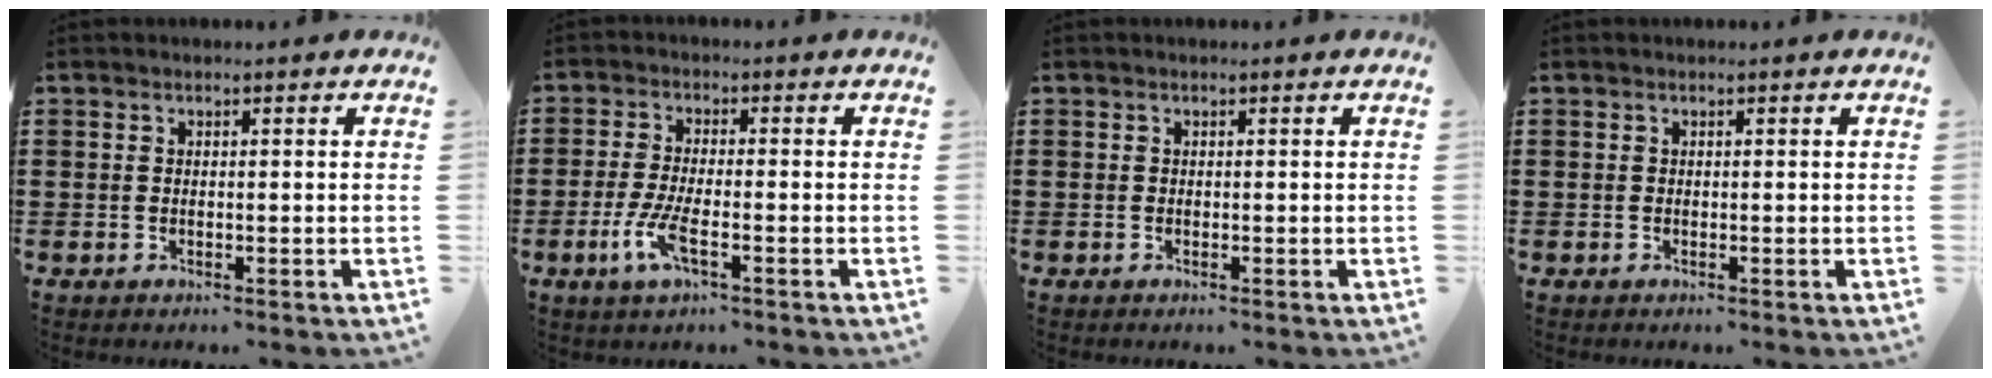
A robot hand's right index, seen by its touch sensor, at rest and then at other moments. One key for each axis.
{"total": 5.4, "fx": -2.3, "fy": 1.2, "fz": 4.7, "tx": -0.111, "ty": -0.016, "tz": -0.049}
{"total": 0.0}
{"total": 0.0}